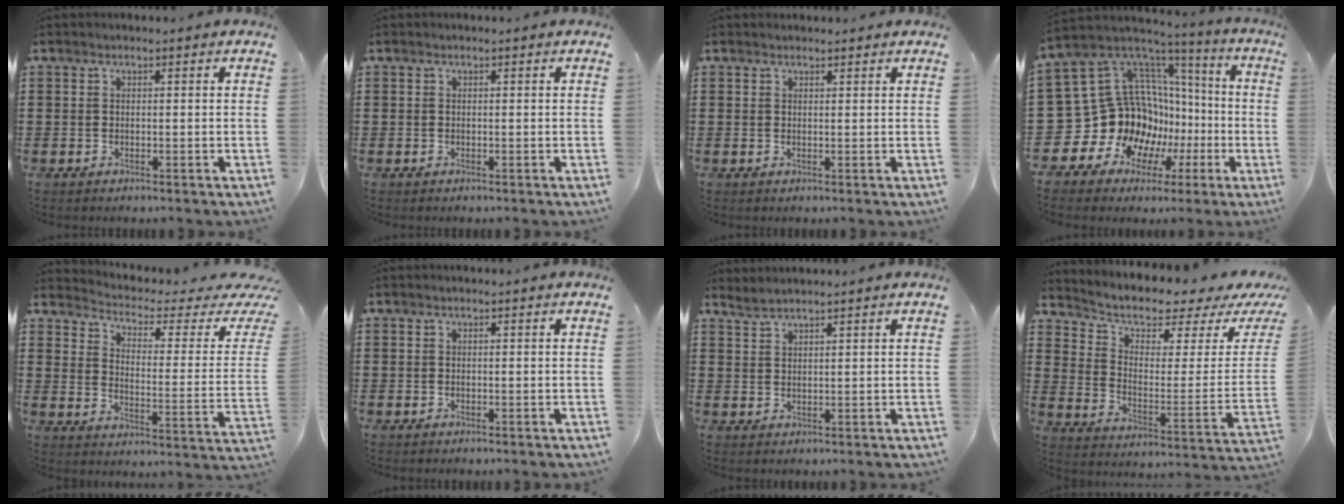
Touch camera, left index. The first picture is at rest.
{"total": 0.0}
{"total": 0.8, "force": [0.8, 0.1, 0.2], "torque": [-0.005, 0.000, 0.016]}
{"total": 16.8, "force": [-2.5, 14.8, 7.4], "torque": [-0.192, -0.044, 0.002]}
{"total": 2.8, "force": [2.0, 0.7, 1.8], "torque": [-0.051, -0.026, 0.025]}
{"total": 0.0}
{"total": 1.6, "force": [1.6, -0.2, 0.2], "torque": [-0.008, 0.001, 0.032]}
{"total": 3.9, "force": [2.8, 1.7, 2.0], "torque": [-0.060, -0.027, 0.043]}